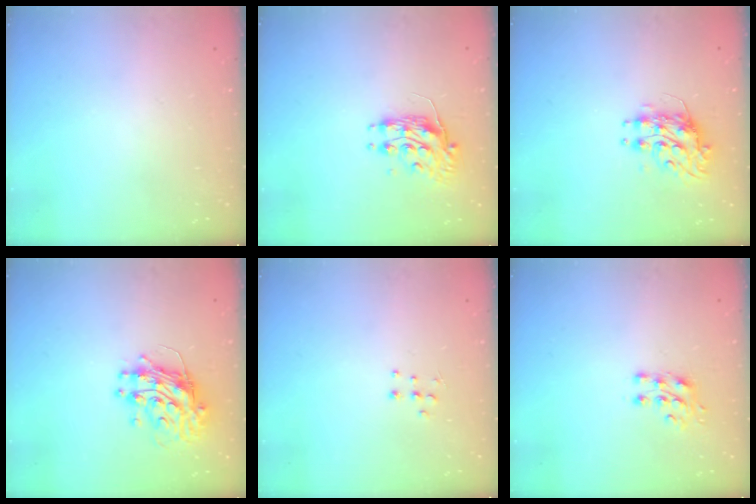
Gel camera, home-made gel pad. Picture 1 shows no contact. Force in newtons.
{"total": 8.5, "press": 8.5, "slide": 0.3}
{"total": 8.1, "press": 8.1, "slide": 0.2}
{"total": 12.0, "press": 11.9, "slide": 1.2}
{"total": 4.6, "press": 4.5, "slide": 0.7}
{"total": 7.1, "press": 7.1, "slide": 0.8}